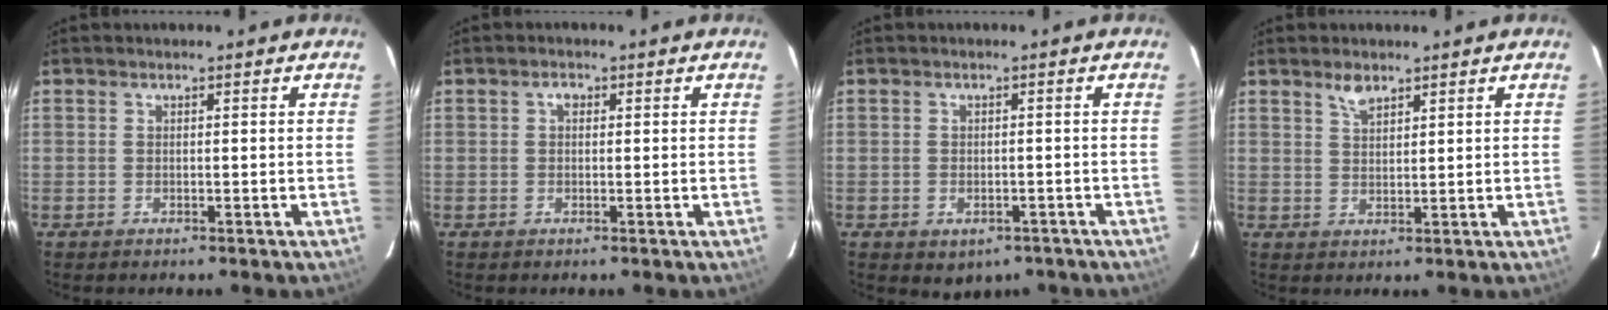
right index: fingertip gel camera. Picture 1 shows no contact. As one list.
[{"total": 1.3, "force": [0.3, 1.0, 0.8], "torque": [-0.012, 0.005, 0.003]}, {"total": 4.6, "force": [-2.4, 3.4, 1.9], "torque": [-0.038, -0.003, -0.017]}, {"total": 2.9, "force": [2.3, 1.2, 1.4], "torque": [-0.024, 0.001, 0.043]}]